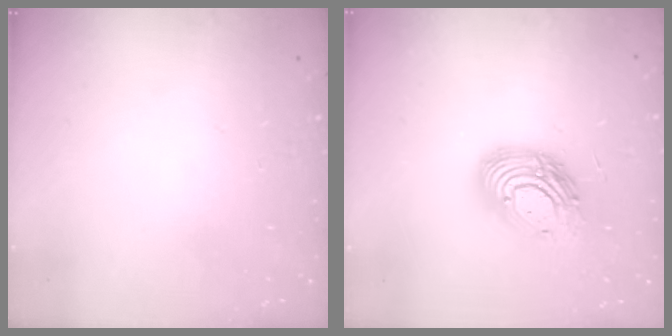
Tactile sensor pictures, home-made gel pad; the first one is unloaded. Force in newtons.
{"total": 13.9, "press": 13.9, "slide": 0.9}